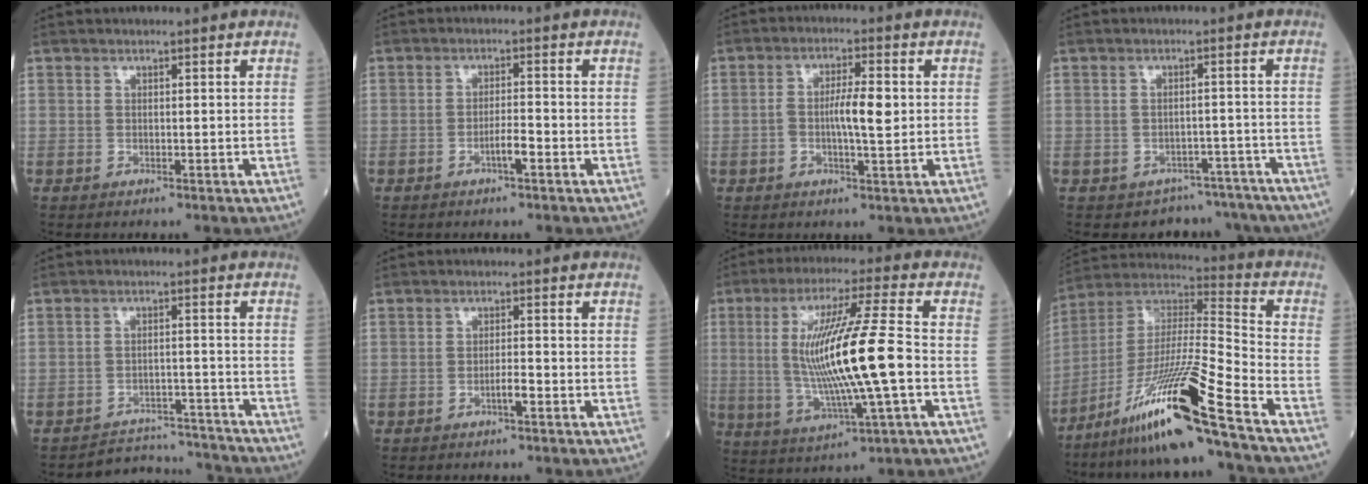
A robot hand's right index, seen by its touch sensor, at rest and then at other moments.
{"total": 2.5, "force": [-1.3, 0.3, 2.2], "torque": [-0.035, 0.003, -0.020]}
{"total": 5.6, "force": [0.0, 1.1, 5.5], "torque": [-0.098, 0.010, 0.002]}
{"total": 8.8, "force": [-7.3, 4.9, 0.9], "torque": [0.002, 0.026, -0.076]}
{"total": 8.2, "force": [-8.0, 0.9, -1.2], "torque": [0.016, 0.023, -0.114]}
{"total": 1.3, "force": [-0.6, 0.1, 1.2], "torque": [-0.021, 0.002, -0.010]}
{"total": 15.9, "force": [-0.8, 0.3, 15.9], "torque": [-0.307, -0.002, -0.016]}
{"total": 19.0, "force": [-12.3, -1.5, 14.4], "torque": [-0.299, -0.021, -0.225]}